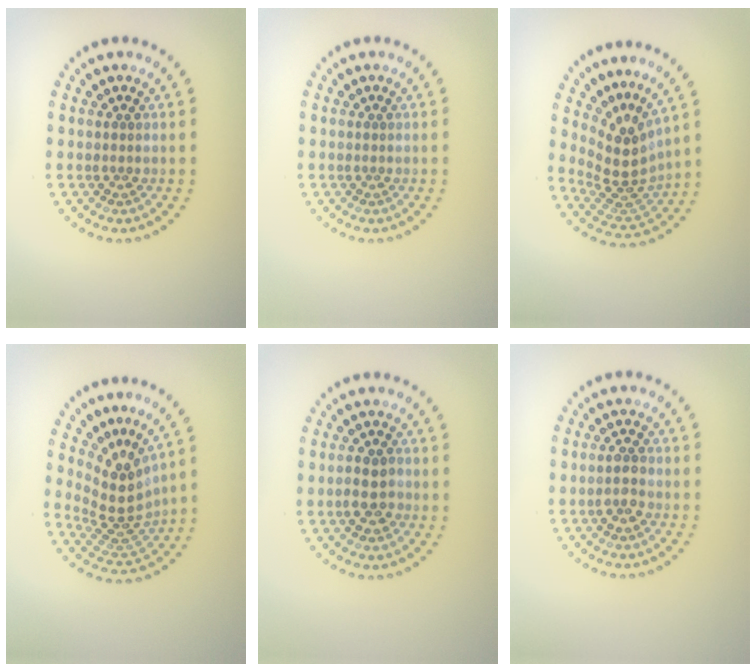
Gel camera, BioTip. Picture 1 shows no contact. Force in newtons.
{"total": 0.0}
{"total": 4.2, "press": 2.9, "slide": 3.0}
{"total": 4.2, "press": 2.9, "slide": 3.0}
{"total": 2.2, "press": 2.2, "slide": 0.5}
{"total": 1.8, "press": 1.8, "slide": 0.1}